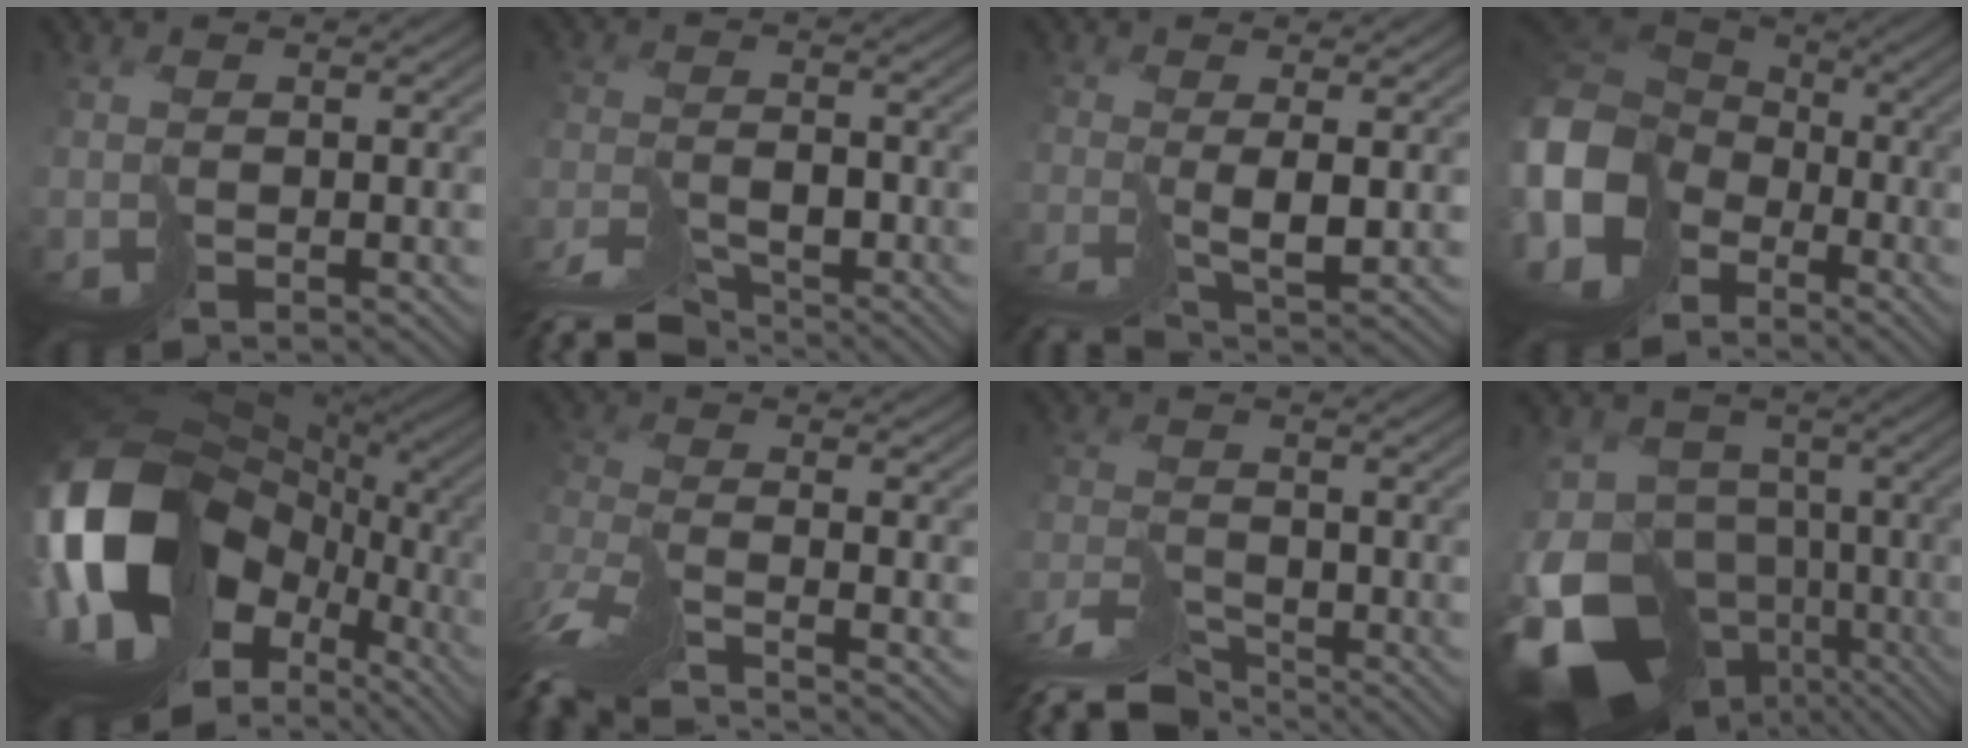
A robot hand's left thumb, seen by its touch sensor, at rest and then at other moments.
{"total": 6.6, "force": [-6.2, 1.1, 1.9], "torque": [-0.026, -0.003, -0.115]}
{"total": 3.0, "force": [-1.7, -0.7, 2.3], "torque": [-0.035, -0.003, -0.036]}
{"total": 14.2, "force": [-4.0, 10.8, 8.3], "torque": [-0.242, -0.026, -0.084]}
{"total": 18.7, "force": [-2.7, 12.0, 14.0], "torque": [-0.296, -0.035, -0.018]}
{"total": 9.5, "force": [-8.4, 0.7, 4.4], "torque": [-0.091, -0.008, -0.153]}
{"total": 7.1, "force": [-6.8, 1.0, 1.8], "torque": [-0.028, -0.005, -0.129]}
{"total": 17.5, "force": [-8.8, 11.9, 9.3], "torque": [-0.212, -0.033, -0.099]}